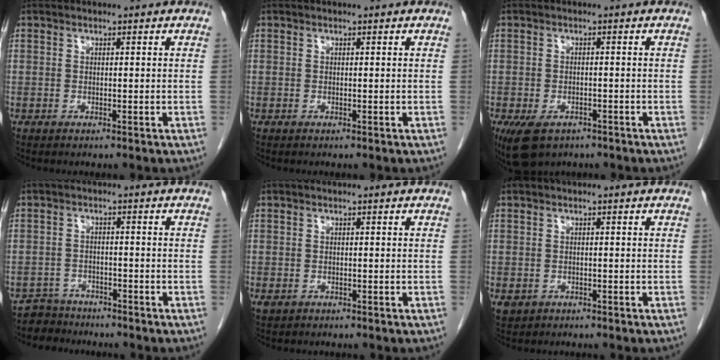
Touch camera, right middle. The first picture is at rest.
{"total": 0.0}
{"total": 6.2, "force": [-3.9, 3.6, 3.1], "torque": [-0.060, -0.008, -0.055]}
{"total": 3.7, "force": [-3.2, 1.4, -1.1], "torque": [0.017, -0.001, -0.058]}
{"total": 1.0, "force": [-0.4, 0.8, 0.4], "torque": [-0.012, 0.001, -0.001]}
{"total": 1.9, "force": [-0.8, 1.6, 0.5], "torque": [-0.012, 0.001, -0.006]}